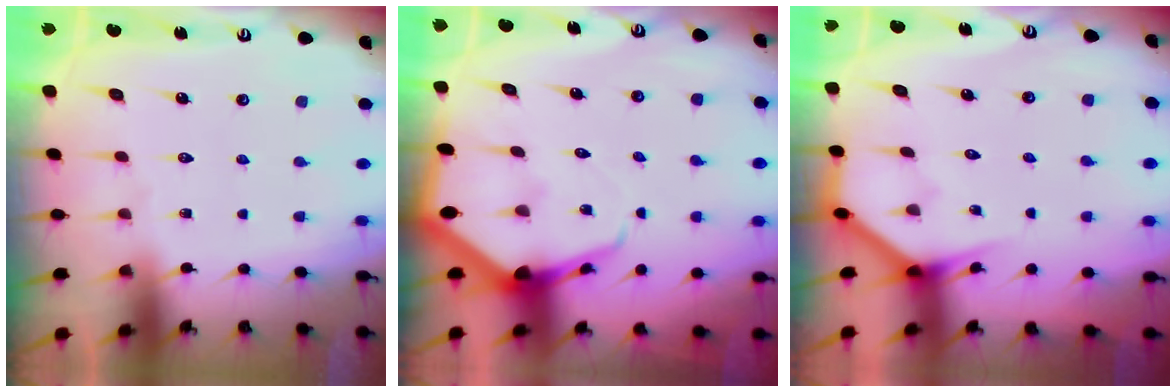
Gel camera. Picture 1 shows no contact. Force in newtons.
{"total": 6.7, "press": 6.6, "slide": 0.8}
{"total": 3.8, "press": 3.8, "slide": 0.3}